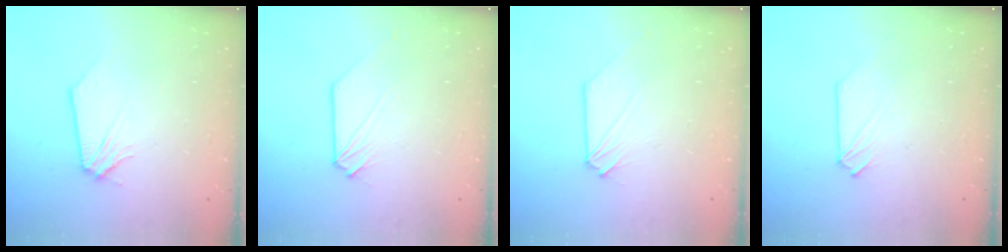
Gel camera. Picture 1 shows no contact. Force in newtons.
{"total": 0.5, "press": 0.5, "slide": 0.0}
{"total": 0.0}
{"total": 0.0}